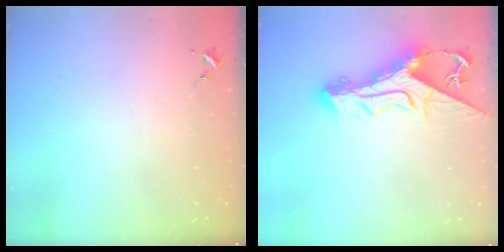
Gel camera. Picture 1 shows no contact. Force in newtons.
{"total": 14.2, "press": 14.1, "slide": 1.3}